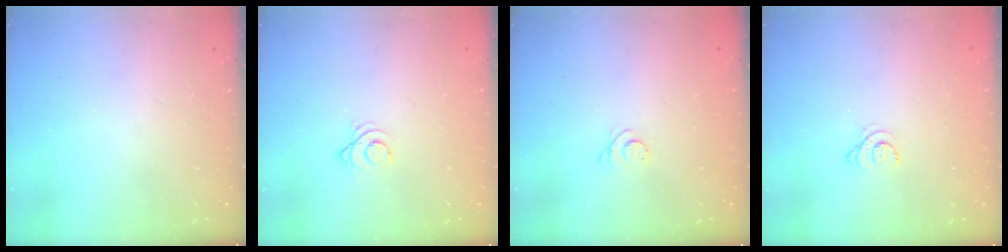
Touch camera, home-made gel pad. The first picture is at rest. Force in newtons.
{"total": 2.5, "press": 2.5, "slide": 0.3}
{"total": 2.3, "press": 2.3, "slide": 0.3}
{"total": 3.4, "press": 3.4, "slide": 0.5}